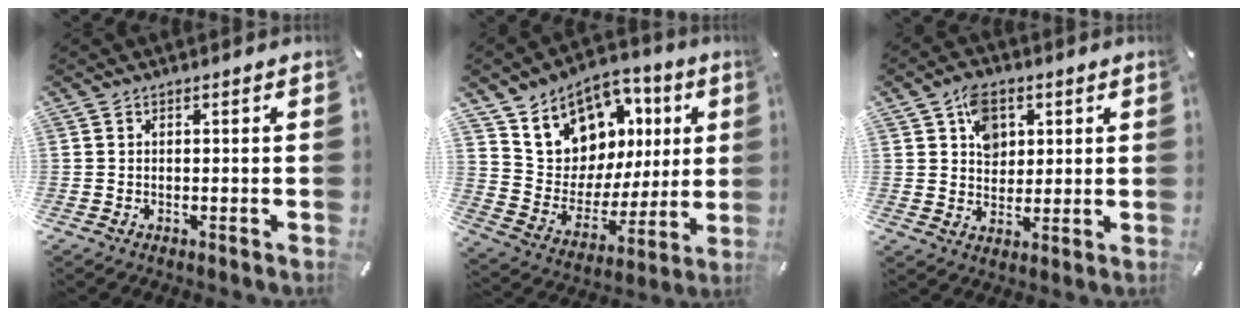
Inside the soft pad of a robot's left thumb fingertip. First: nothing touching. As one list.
[{"total": 11.8, "force": [6.5, 9.6, 2.0], "torque": [-0.042, -0.067, 0.124]}, {"total": 7.4, "force": [2.9, 6.0, 3.3], "torque": [-0.050, 0.003, 0.051]}]